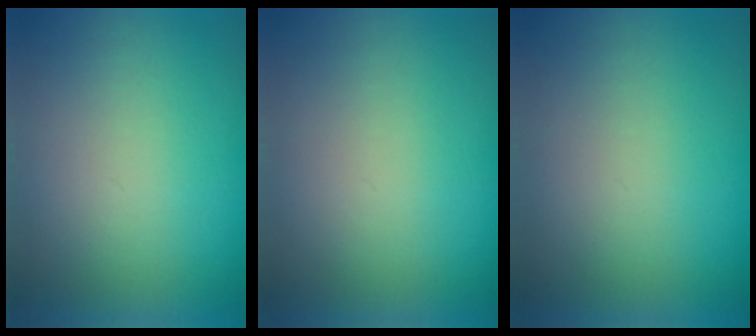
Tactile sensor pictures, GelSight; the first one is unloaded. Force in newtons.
{"total": 0.0}
{"total": 0.0}